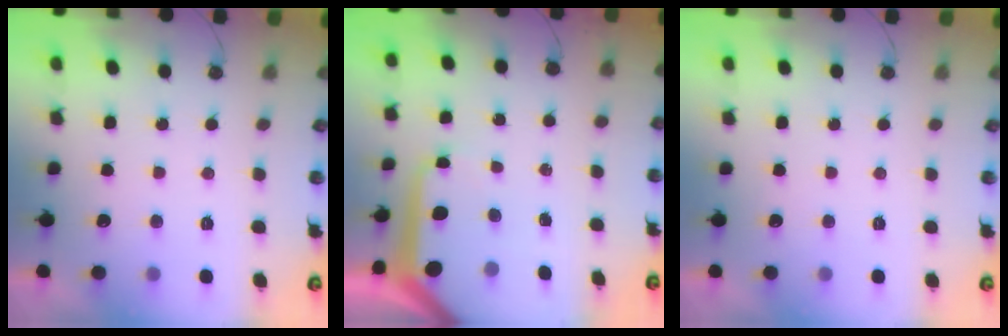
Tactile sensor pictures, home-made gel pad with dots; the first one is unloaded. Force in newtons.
{"total": 9.1, "press": 9.1, "slide": 0.9}
{"total": 0.0}